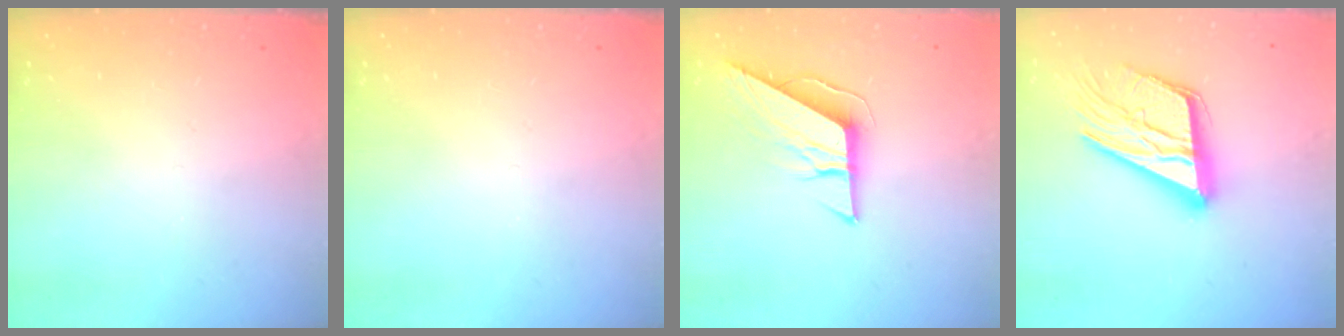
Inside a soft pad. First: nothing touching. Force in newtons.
{"total": 0.0}
{"total": 9.1, "press": 9.1, "slide": 0.7}
{"total": 21.7, "press": 21.7, "slide": 1.5}